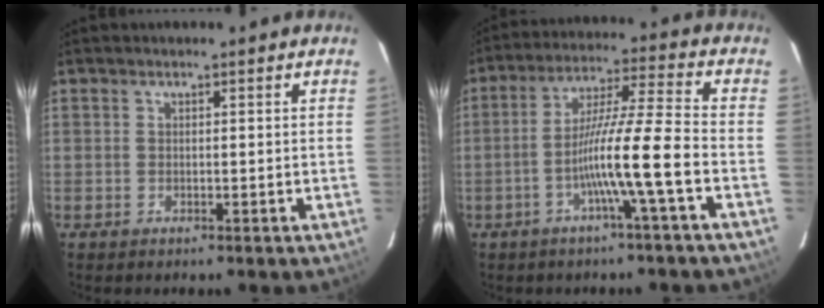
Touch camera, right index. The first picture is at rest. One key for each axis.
{"total": 11.1, "fx": -3.9, "fy": -1.4, "fz": 10.3, "tx": -0.187, "ty": 0.008, "tz": -0.072}